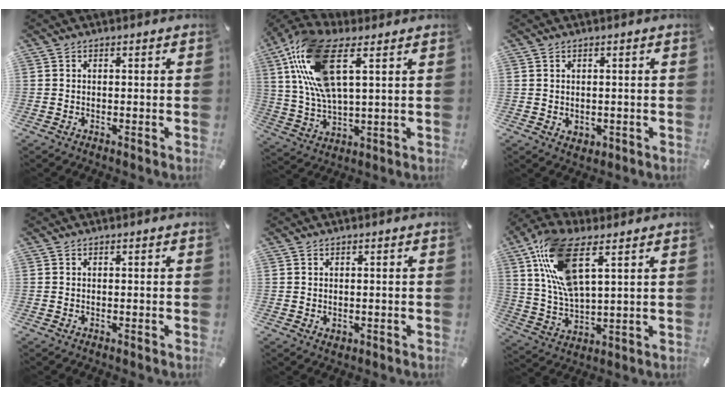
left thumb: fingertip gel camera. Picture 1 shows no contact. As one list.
[{"total": 16.7, "force": [7.5, 6.7, 13.3], "torque": [-0.305, -0.017, 0.130]}, {"total": 1.7, "force": [0.2, 1.5, 0.6], "torque": [-0.005, 0.000, 0.000]}, {"total": 0.0}, {"total": 0.9, "force": [0.1, 0.7, 0.4], "torque": [-0.009, 0.004, 0.002]}, {"total": 15.2, "force": [7.8, 6.1, 11.5], "torque": [-0.260, -0.022, 0.140]}]